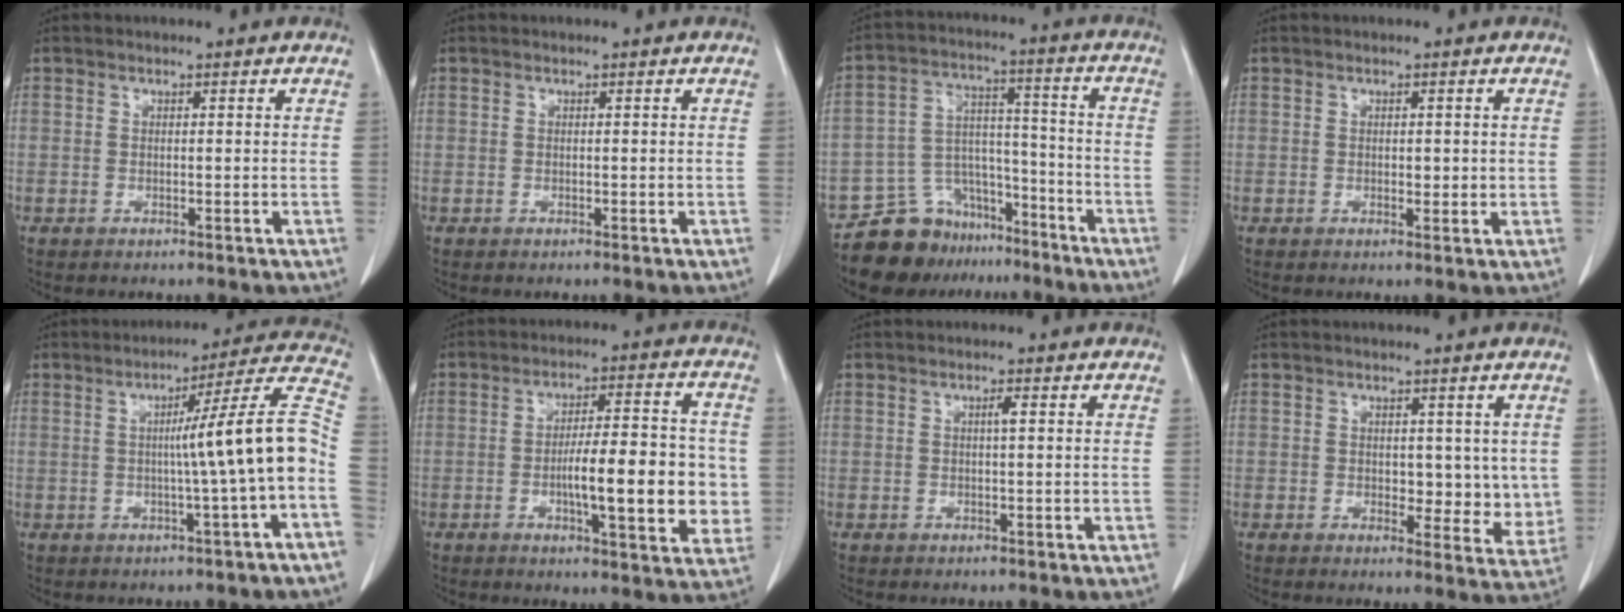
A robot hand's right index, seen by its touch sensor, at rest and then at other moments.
{"total": 0.0}
{"total": 11.2, "force": [-9.3, 6.1, 2.0], "torque": [-0.032, 0.051, -0.153]}
{"total": 1.5, "force": [0.1, 0.8, 1.3], "torque": [-0.017, -0.002, 0.003]}
{"total": 12.2, "force": [-1.4, -1.7, 12.0], "torque": [-0.161, 0.022, -0.023]}
{"total": 13.5, "force": [-1.9, 3.1, 13.0], "torque": [-0.189, 0.010, -0.027]}
{"total": 1.0, "force": [0.2, 0.0, 1.0], "torque": [-0.019, 0.002, 0.002]}
{"total": 5.9, "force": [0.9, 3.6, 4.6], "torque": [-0.036, -0.014, 0.016]}